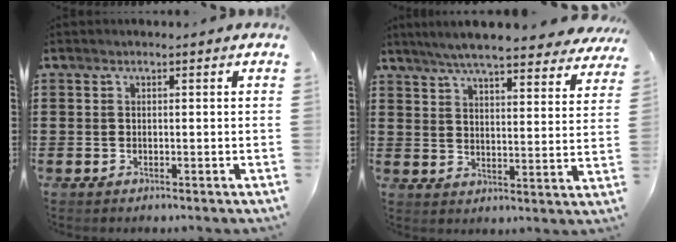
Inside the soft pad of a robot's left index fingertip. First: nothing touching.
{"total": 6.9, "force": [6.3, -0.1, 2.9], "torque": [-0.079, -0.029, 0.111]}